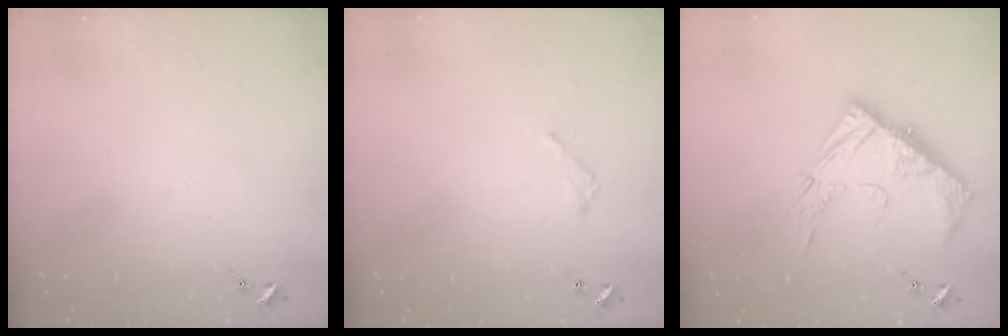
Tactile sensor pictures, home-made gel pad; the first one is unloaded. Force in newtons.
{"total": 1.8, "press": 1.8, "slide": 0.2}
{"total": 13.4, "press": 13.4, "slide": 1.0}